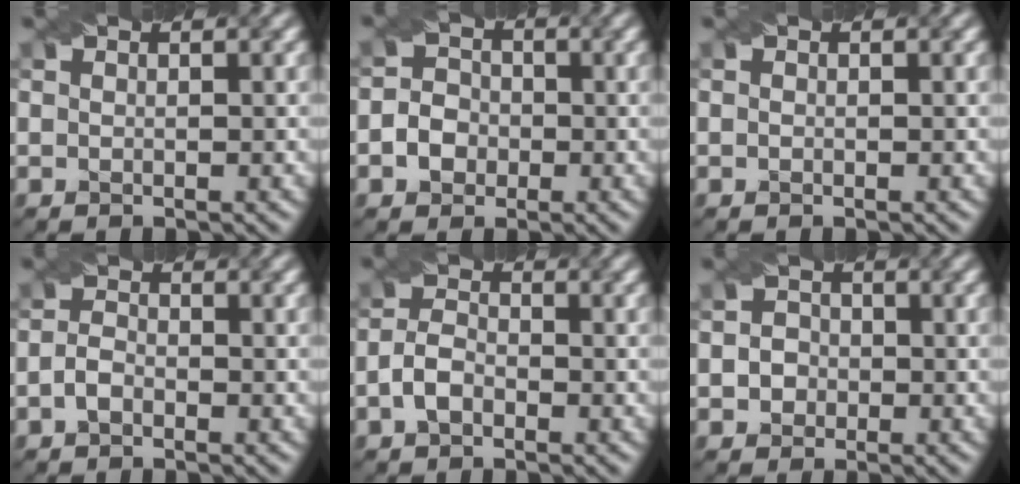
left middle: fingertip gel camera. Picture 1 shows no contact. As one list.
[{"total": 3.2, "force": [-1.1, 2.7, 1.2], "torque": [-0.004, 0.005, -0.027]}, {"total": 0.0}, {"total": 1.5, "force": [-1.0, 0.7, 0.9], "torque": [-0.024, 0.006, -0.021]}, {"total": 2.3, "force": [-1.3, 1.2, 1.5], "torque": [-0.035, 0.007, -0.028]}, {"total": 2.0, "force": [-0.6, 1.7, 0.7], "torque": [0.005, 0.002, -0.014]}]